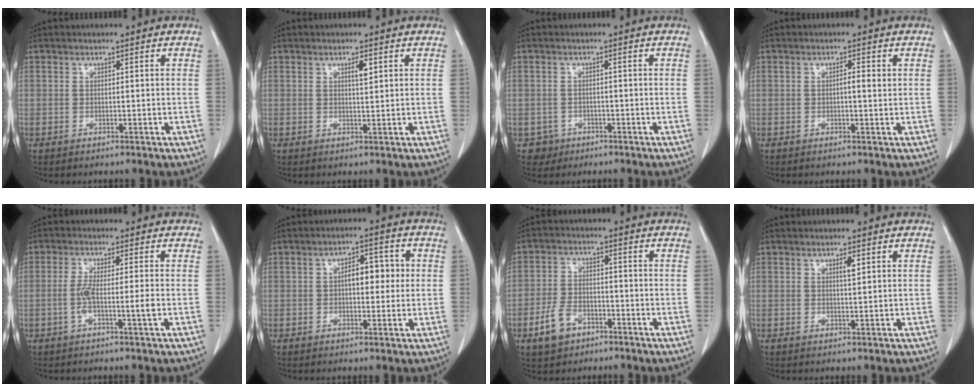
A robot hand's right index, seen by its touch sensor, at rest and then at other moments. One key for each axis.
{"total": 1.9, "fx": 0.8, "fy": 0.3, "fz": 1.6, "tx": -0.030, "ty": -0.002, "tz": 0.013}
{"total": 2.5, "fx": -1.2, "fy": 2.2, "fz": -0.3, "tx": 0.008, "ty": 0.011, "tz": -0.019}
{"total": 1.7, "fx": 0.2, "fy": 0.2, "fz": 1.7, "tx": -0.028, "ty": 0.004, "tz": 0.002}
{"total": 4.3, "fx": -1.2, "fy": -0.3, "fz": 4.1, "tx": -0.084, "ty": -0.001, "tz": -0.022}
{"total": 5.3, "fx": 0.5, "fy": 2.4, "fz": 4.7, "tx": -0.068, "ty": 0.019, "tz": 0.006}
{"total": 6.1, "fx": -3.5, "fy": 3.9, "fz": 3.2, "tx": -0.077, "ty": 0.007, "tz": -0.059}
{"total": 1.8, "fx": 0.7, "fy": 0.8, "fz": 1.4, "tx": -0.023, "ty": -0.002, "tz": 0.011}